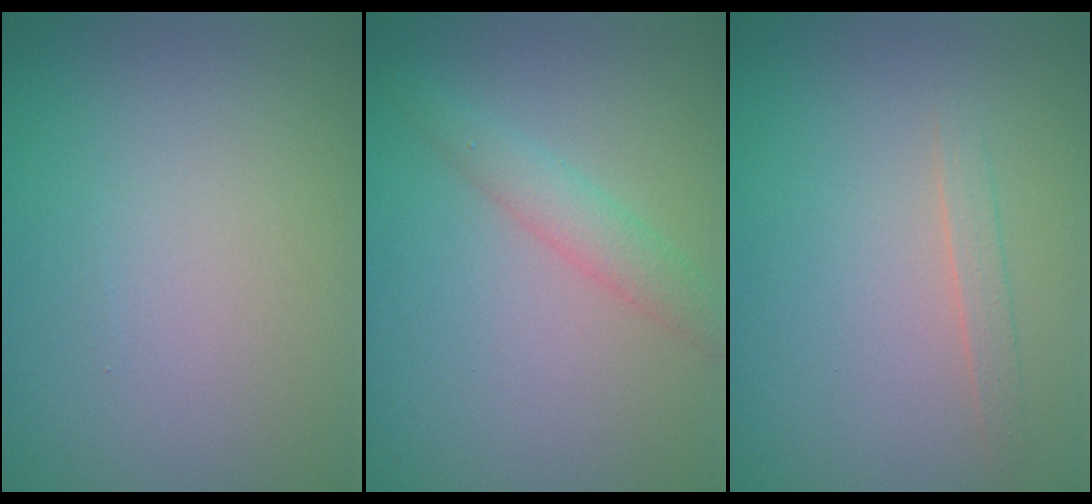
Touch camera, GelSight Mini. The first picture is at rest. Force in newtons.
{"total": 2.5, "press": 2.5, "slide": 0.1}
{"total": 1.2, "press": 1.2, "slide": 0.1}